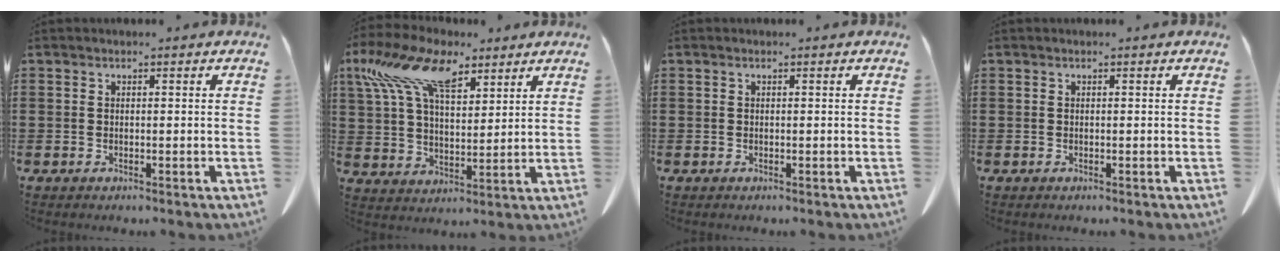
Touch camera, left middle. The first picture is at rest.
{"total": 13.2, "force": [8.2, 5.7, 8.7], "torque": [-0.196, -0.003, 0.151]}
{"total": 0.0}
{"total": 0.0}